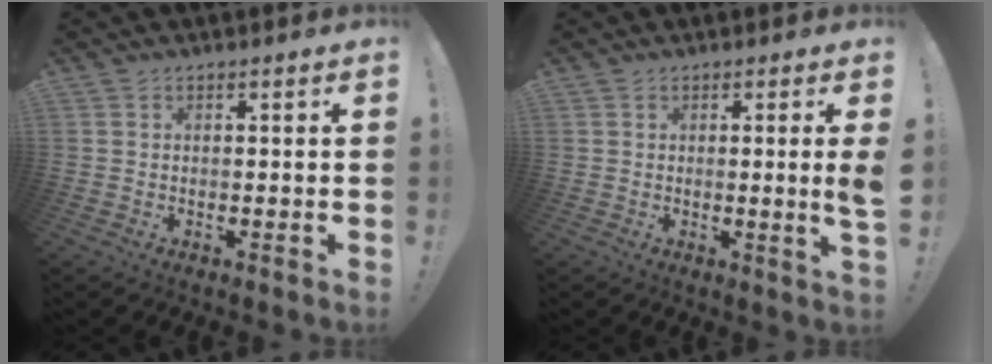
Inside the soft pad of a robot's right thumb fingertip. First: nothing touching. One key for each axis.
{"total": 4.0, "fx": 0.5, "fy": -0.4, "fz": 4.0, "tx": -0.059, "ty": -0.010, "tz": 0.004}